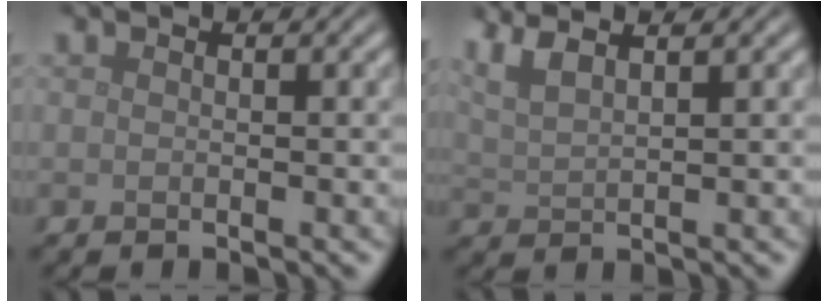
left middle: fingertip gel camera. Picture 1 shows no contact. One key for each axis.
{"total": 3.4, "fx": 2.5, "fy": 0.9, "fz": 2.1, "tx": -0.045, "ty": 0.014, "tz": 0.050}